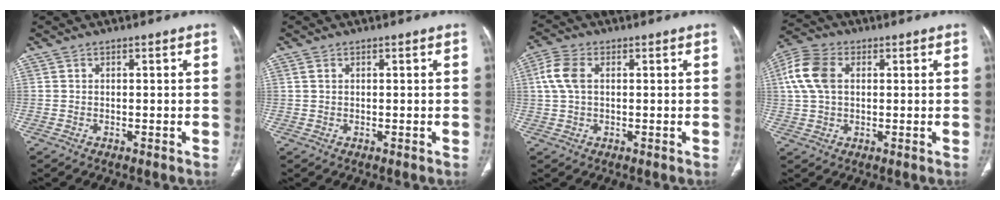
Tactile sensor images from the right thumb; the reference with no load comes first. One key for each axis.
{"total": 0.9, "fx": 0.3, "fy": 0.6, "fz": 0.5, "tx": -0.014, "ty": 0.008, "tz": 0.009}
{"total": 5.6, "fx": 0.8, "fy": 3.6, "fz": 4.3, "tx": -0.109, "ty": 0.017, "tz": 0.016}
{"total": 9.3, "fx": 1.7, "fy": 6.4, "fz": 6.6, "tx": -0.150, "ty": 0.020, "tz": 0.031}